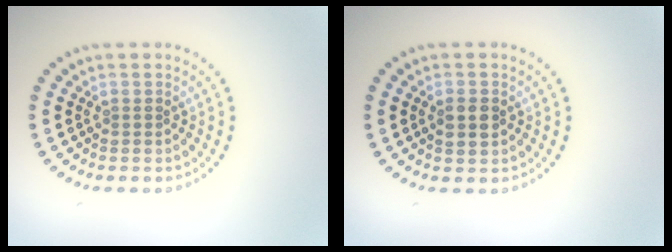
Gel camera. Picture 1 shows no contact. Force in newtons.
{"total": 1.9, "press": 1.9, "slide": 0.1}